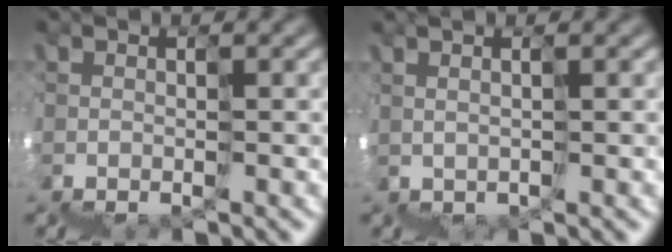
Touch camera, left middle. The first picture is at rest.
{"total": 2.4, "force": [1.9, -1.1, -1.0], "torque": [0.025, 0.031, 0.035]}